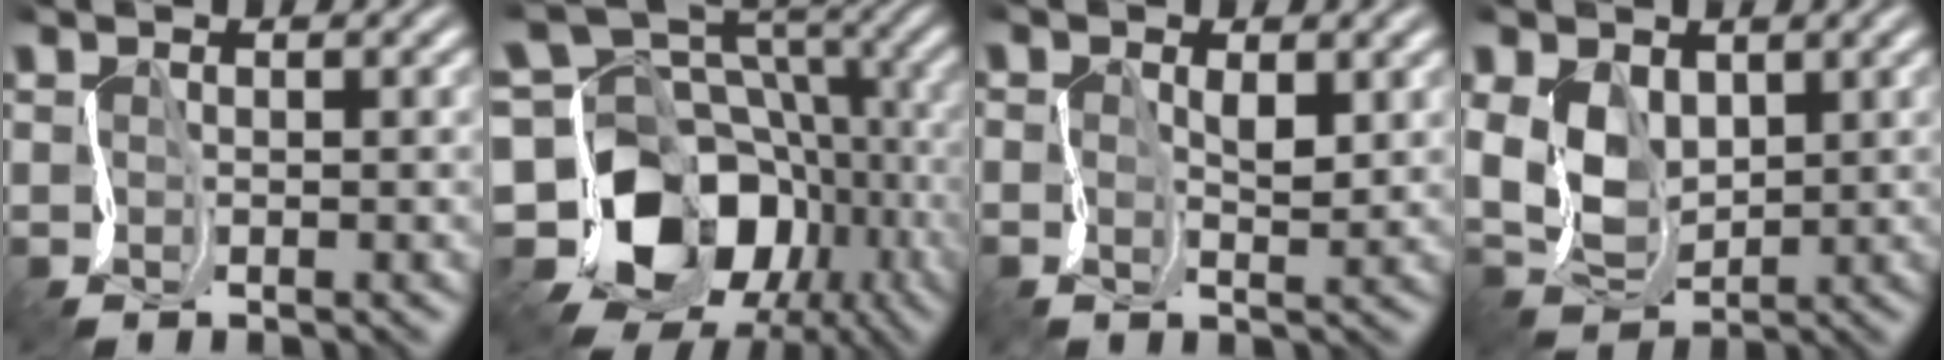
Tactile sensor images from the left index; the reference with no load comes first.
{"total": 13.5, "force": [-6.9, 10.1, 5.9], "torque": [-0.126, 0.018, -0.124]}
{"total": 1.2, "force": [-0.2, 0.6, 1.0], "torque": [-0.030, 0.000, -0.006]}
{"total": 4.9, "force": [0.9, 3.6, 3.3], "torque": [-0.088, -0.002, 0.012]}